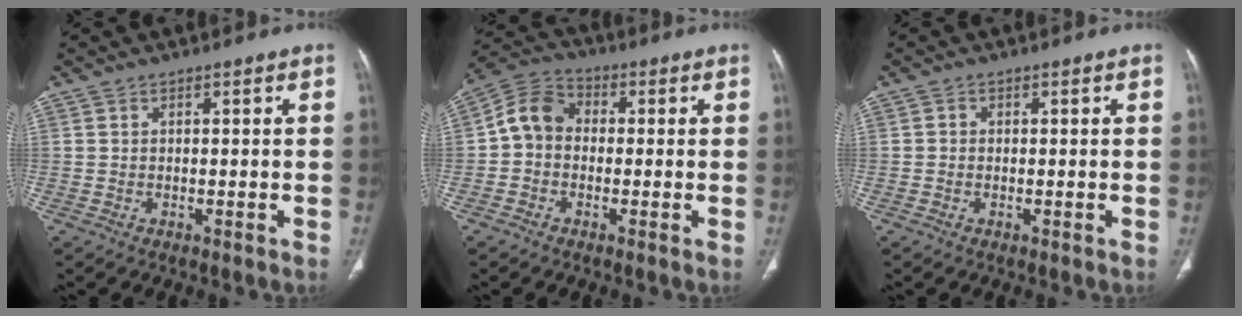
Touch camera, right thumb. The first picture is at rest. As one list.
[{"total": 7.5, "force": [-0.4, 6.1, 4.4], "torque": [-0.067, 0.027, -0.025]}, {"total": 0.7, "force": [-0.1, 0.7, 0.2], "torque": [-0.001, 0.002, -0.005]}]